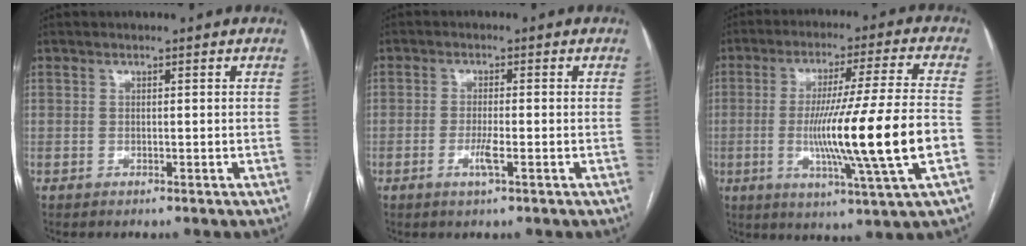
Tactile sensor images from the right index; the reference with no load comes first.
{"total": 3.0, "force": [-1.1, 0.1, 2.7], "torque": [-0.057, -0.005, -0.022]}
{"total": 17.8, "force": [-3.5, -1.4, 17.4], "torque": [-0.302, -0.017, -0.061]}